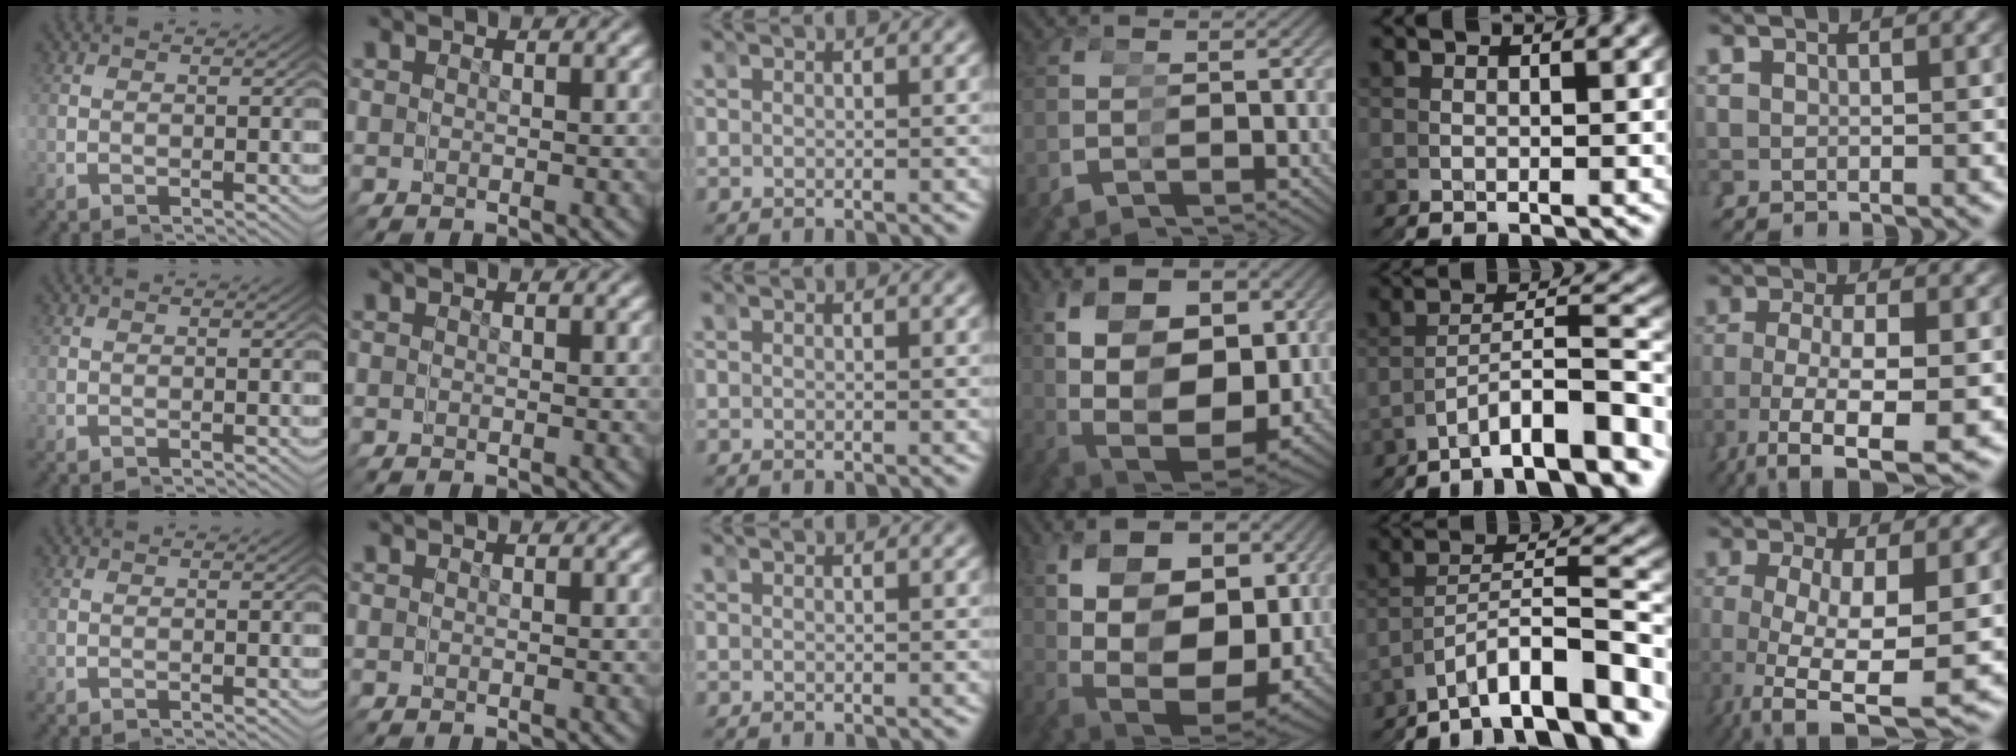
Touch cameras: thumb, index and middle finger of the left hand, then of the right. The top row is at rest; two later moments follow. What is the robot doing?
{"motion": "grasp_and_lifting", "object": "bandage"}